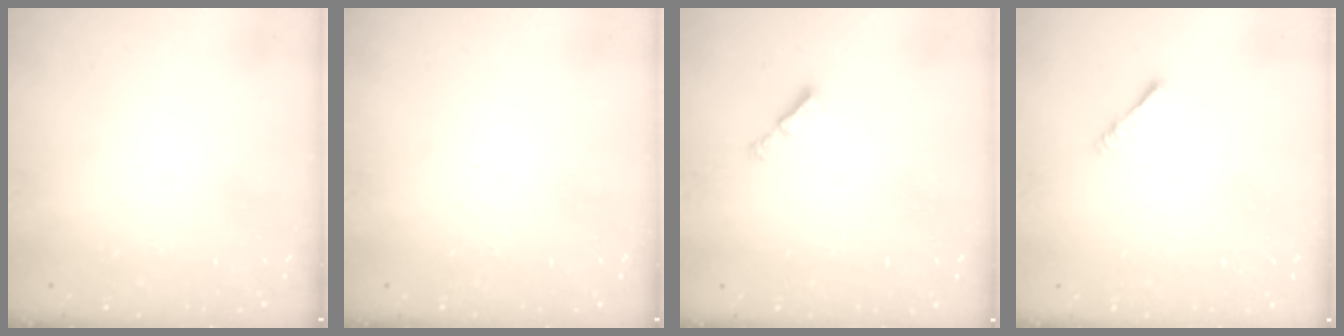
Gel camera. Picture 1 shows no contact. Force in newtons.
{"total": 0.0}
{"total": 3.0, "press": 2.9, "slide": 0.5}
{"total": 1.4, "press": 1.3, "slide": 0.3}